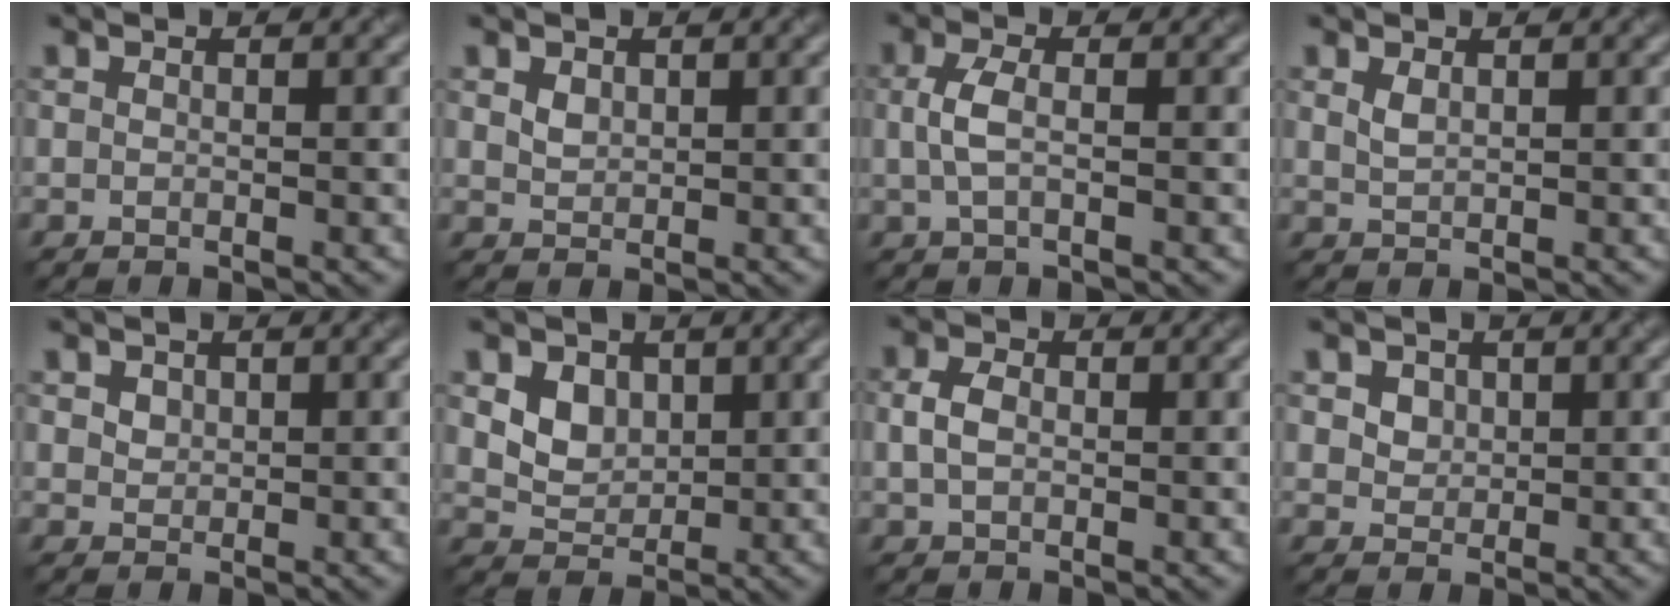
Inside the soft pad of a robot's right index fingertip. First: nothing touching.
{"total": 1.3, "force": [0.7, 0.9, 0.6], "torque": [-0.012, -0.001, 0.016]}
{"total": 2.4, "force": [0.1, 1.0, 2.2], "torque": [-0.052, 0.003, -0.001]}
{"total": 1.1, "force": [0.7, 0.5, 0.7], "torque": [-0.020, -0.001, 0.017]}
{"total": 1.4, "force": [0.8, 1.1, 0.5], "torque": [-0.009, 0.001, 0.016]}
{"total": 3.8, "force": [1.4, 2.9, 1.9], "torque": [-0.049, -0.011, 0.038]}
{"total": 2.5, "force": [0.2, 1.9, 1.7], "torque": [-0.038, 0.004, 0.000]}
{"total": 2.8, "force": [1.3, 2.1, 1.3], "torque": [-0.037, 0.003, 0.032]}